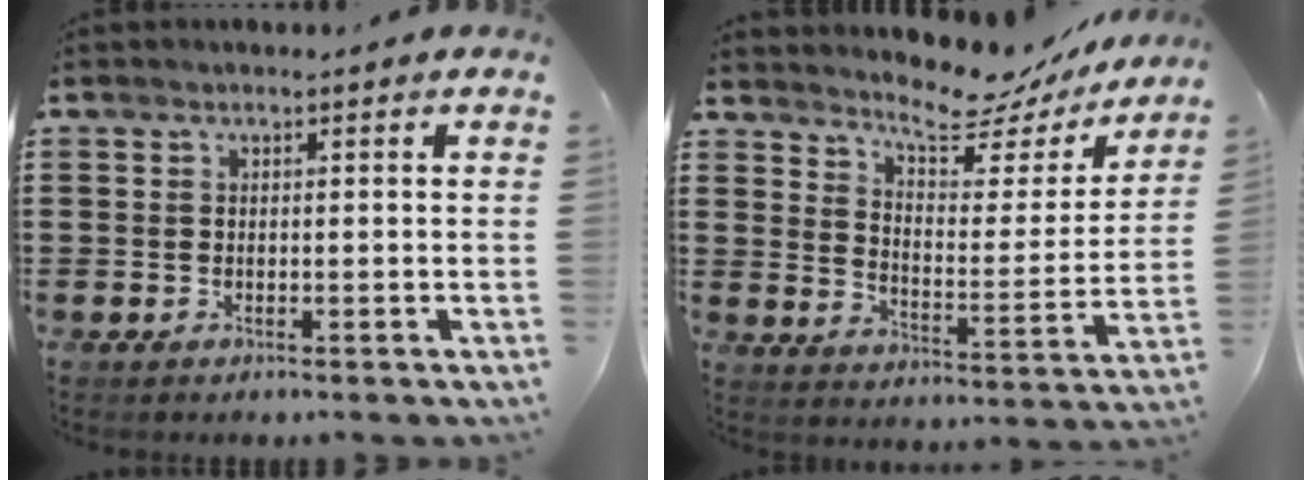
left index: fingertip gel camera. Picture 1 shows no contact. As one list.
[{"total": 8.6, "force": [7.7, 1.5, 3.5], "torque": [-0.074, -0.054, 0.132]}]